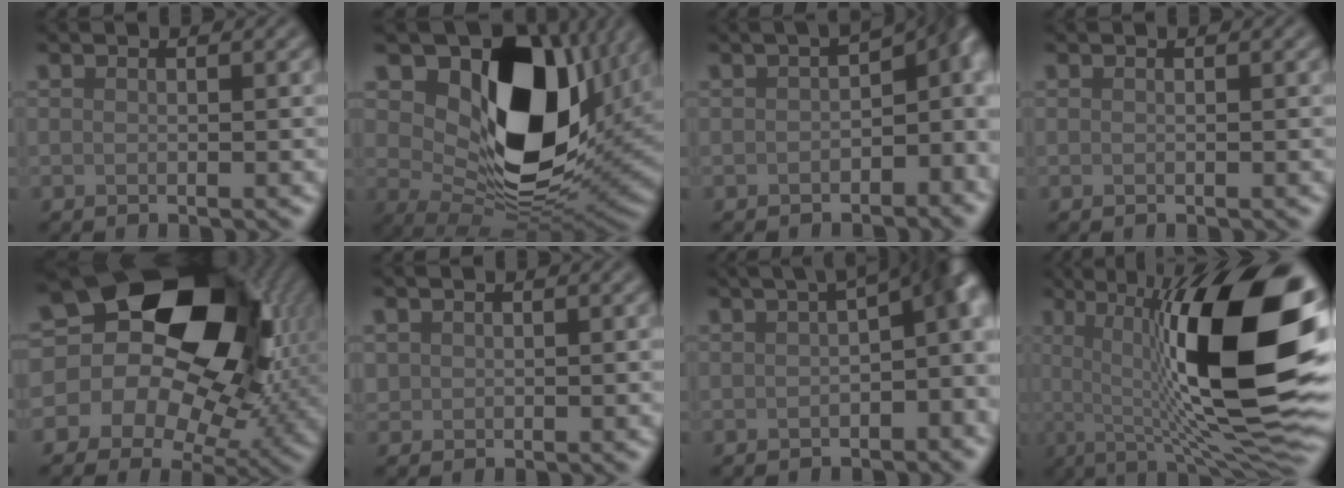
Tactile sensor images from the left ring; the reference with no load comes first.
{"total": 15.3, "force": [4.7, 9.2, 11.3], "torque": [-0.172, -0.009, 0.091]}
{"total": 7.2, "force": [-0.8, 4.5, 5.6], "torque": [-0.040, 0.007, -0.015]}
{"total": 0.0}
{"total": 19.7, "force": [4.0, 14.2, 13.0], "torque": [-0.205, 0.042, 0.060]}
{"total": 0.8, "force": [0.2, 0.8, 0.0], "torque": [0.006, 0.004, 0.009]}
{"total": 7.4, "force": [-0.1, 3.6, 6.5], "torque": [-0.057, 0.018, -0.009]}
{"total": 17.3, "force": [1.7, 4.0, 16.8], "torque": [-0.242, 0.016, 0.028]}